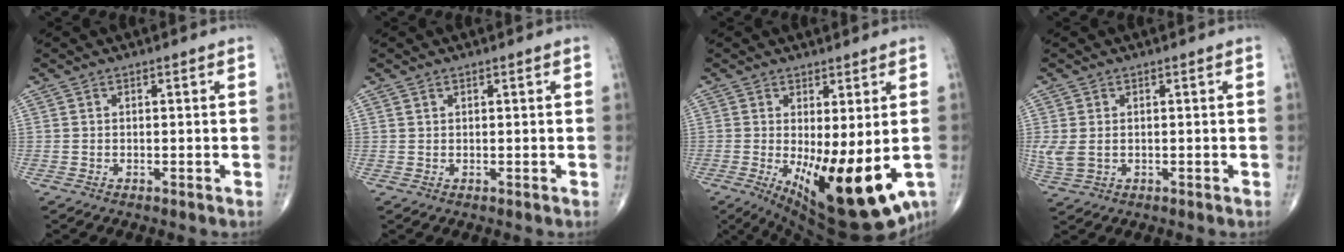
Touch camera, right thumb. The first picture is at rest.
{"total": 0.5, "force": [0.4, 0.3, 0.2], "torque": [-0.003, -0.001, 0.007]}
{"total": 18.2, "force": [-4.2, 6.4, 16.6], "torque": [-0.217, -0.034, -0.038]}
{"total": 4.2, "force": [0.0, 2.9, 3.0], "torque": [-0.082, -0.001, 0.007]}